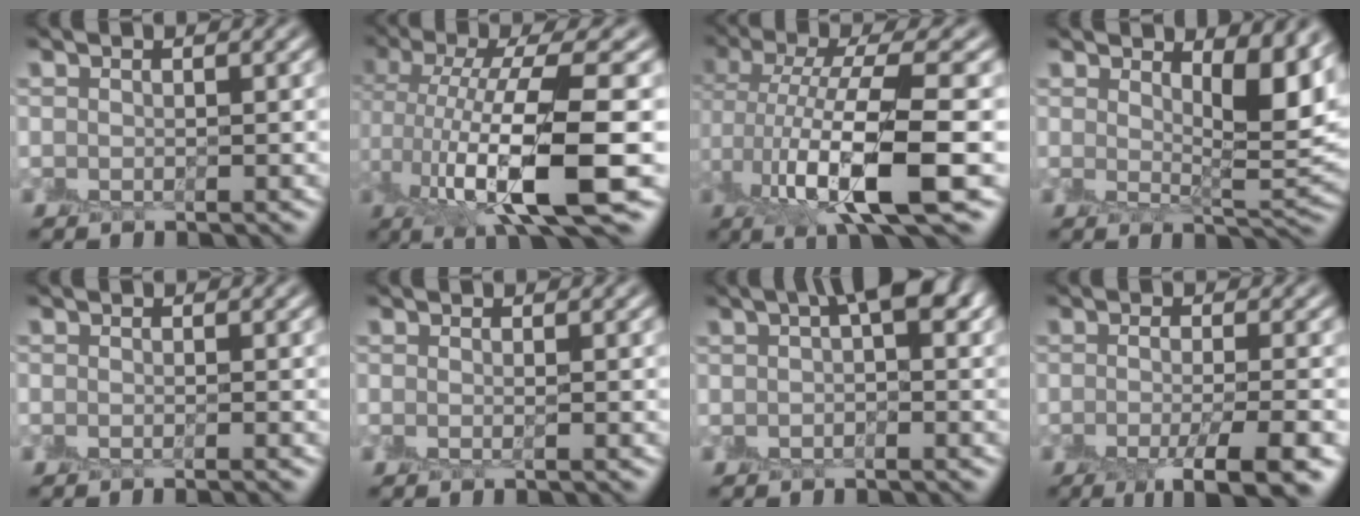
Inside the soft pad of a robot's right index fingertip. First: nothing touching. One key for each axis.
{"total": 9.8, "fx": -1.8, "fy": 2.4, "fz": 9.3, "tx": -0.172, "ty": -0.002, "tz": -0.027}
{"total": 8.9, "fx": -1.3, "fy": 2.3, "fz": 8.5, "tx": -0.161, "ty": 0.001, "tz": -0.022}
{"total": 5.1, "fx": 2.6, "fy": 1.5, "fz": 4.1, "tx": -0.056, "ty": -0.014, "tz": 0.039}
{"total": 0.7, "fx": -0.7, "fy": -0.1, "fz": 0.3, "tx": -0.004, "ty": -0.011, "tz": -0.011}
{"total": 0.5, "fx": -0.2, "fy": -0.2, "fz": 0.4, "tx": -0.009, "ty": -0.007, "tz": -0.006}
{"total": 4.3, "fx": 1.4, "fy": 1.7, "fz": 3.7, "tx": -0.044, "ty": 0.014, "tz": 0.011}
{"total": 7.4, "fx": -3.9, "fy": 1.9, "fz": 6.0, "tx": -0.080, "ty": -0.015, "tz": -0.055}